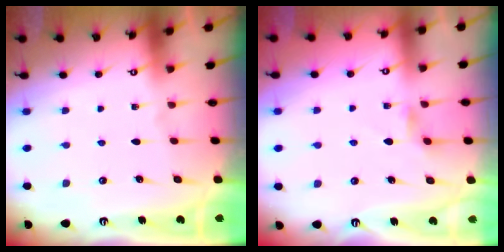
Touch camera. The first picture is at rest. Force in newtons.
{"total": 4.6, "press": 4.6, "slide": 0.6}